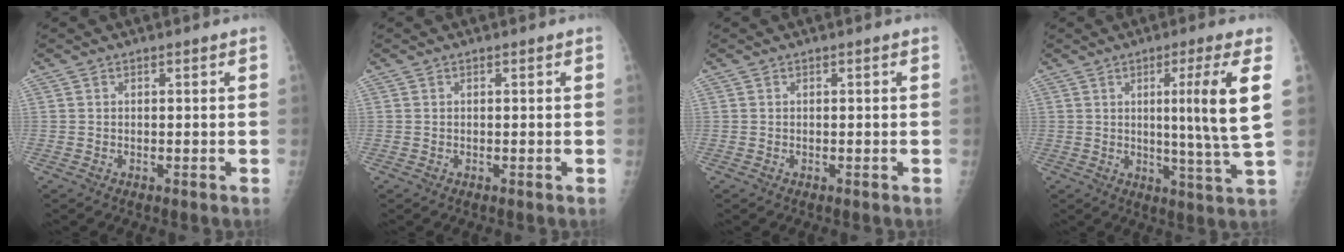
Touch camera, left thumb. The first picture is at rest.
{"total": 0.0}
{"total": 0.0}
{"total": 12.4, "force": [2.8, -1.1, 12.0], "torque": [-0.193, -0.030, 0.042]}